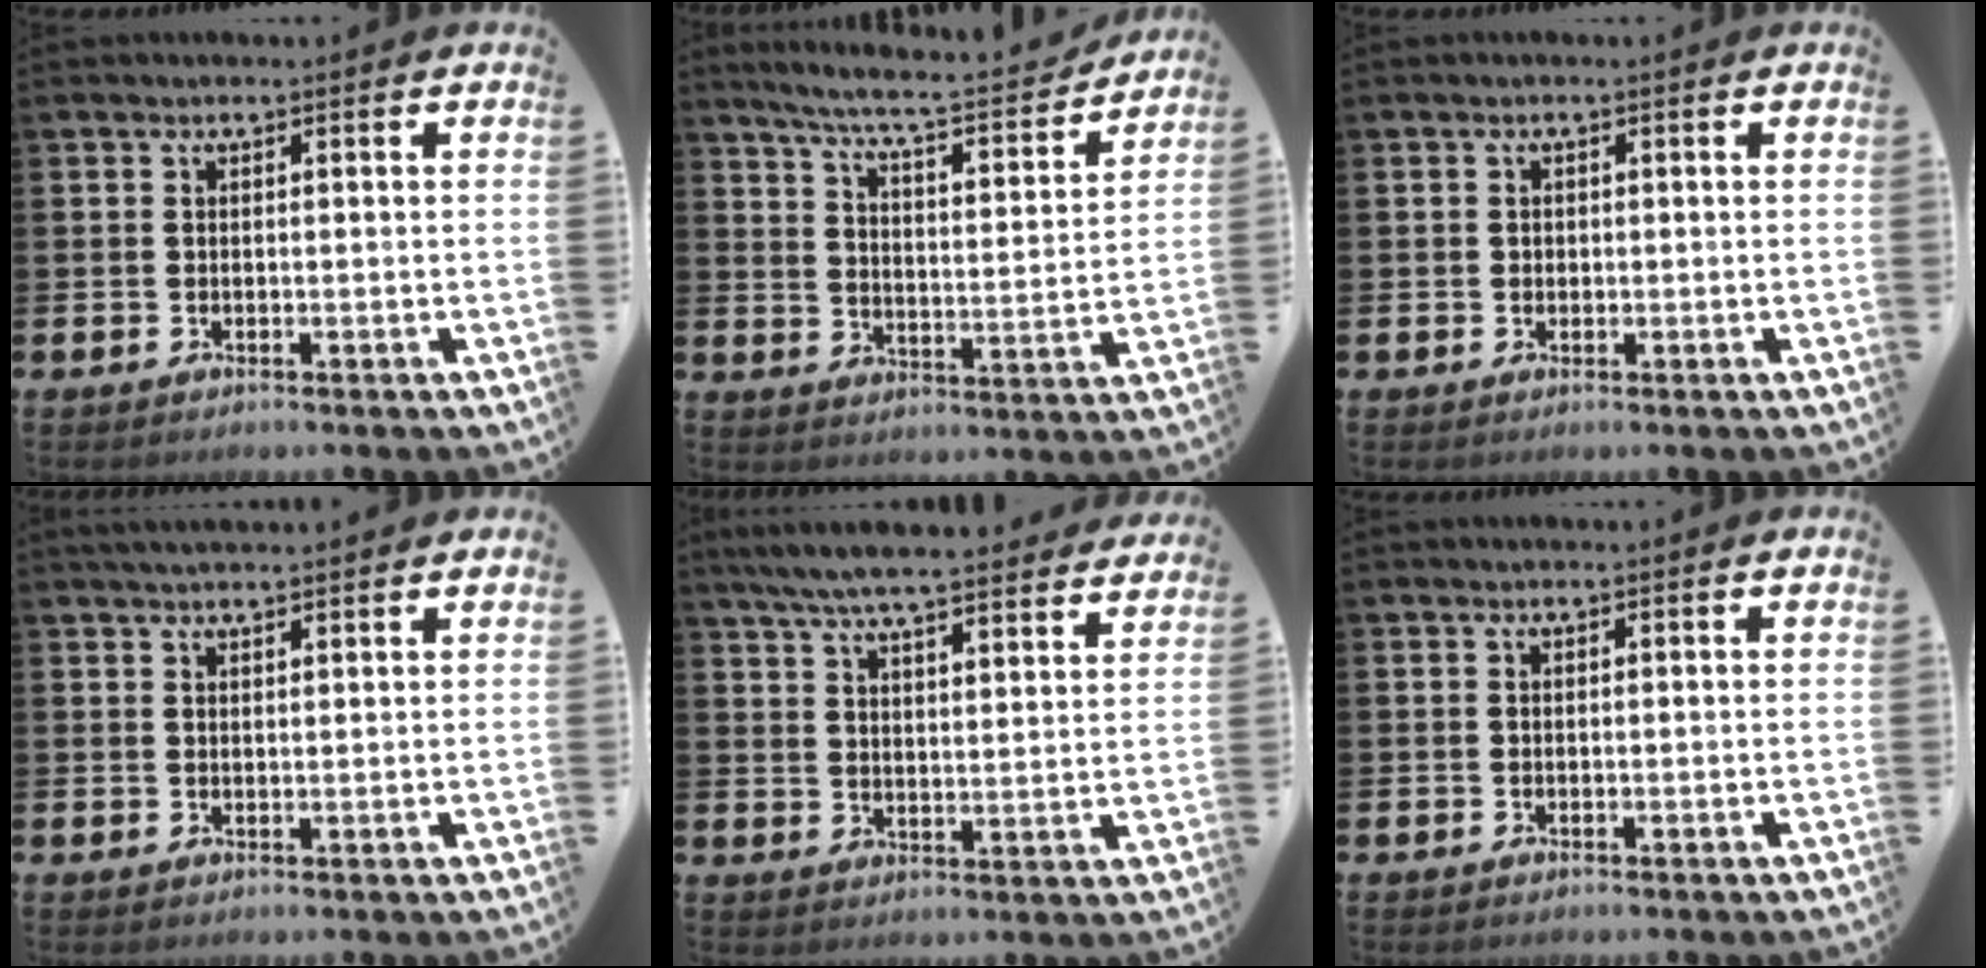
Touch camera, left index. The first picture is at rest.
{"total": 7.0, "force": [6.5, 0.4, 2.6], "torque": [-0.076, -0.050, 0.107]}
{"total": 0.9, "force": [0.2, 0.8, 0.2], "torque": [0.010, 0.002, 0.000]}
{"total": 2.4, "force": [2.3, 0.3, 0.6], "torque": [-0.010, -0.005, 0.040]}
{"total": 7.0, "force": [6.7, 0.5, 2.0], "torque": [-0.056, -0.045, 0.117]}
{"total": 0.0}